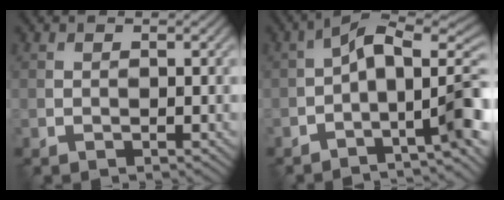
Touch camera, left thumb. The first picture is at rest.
{"total": 10.2, "force": [-2.5, 4.3, 8.9], "torque": [-0.118, 0.008, -0.047]}